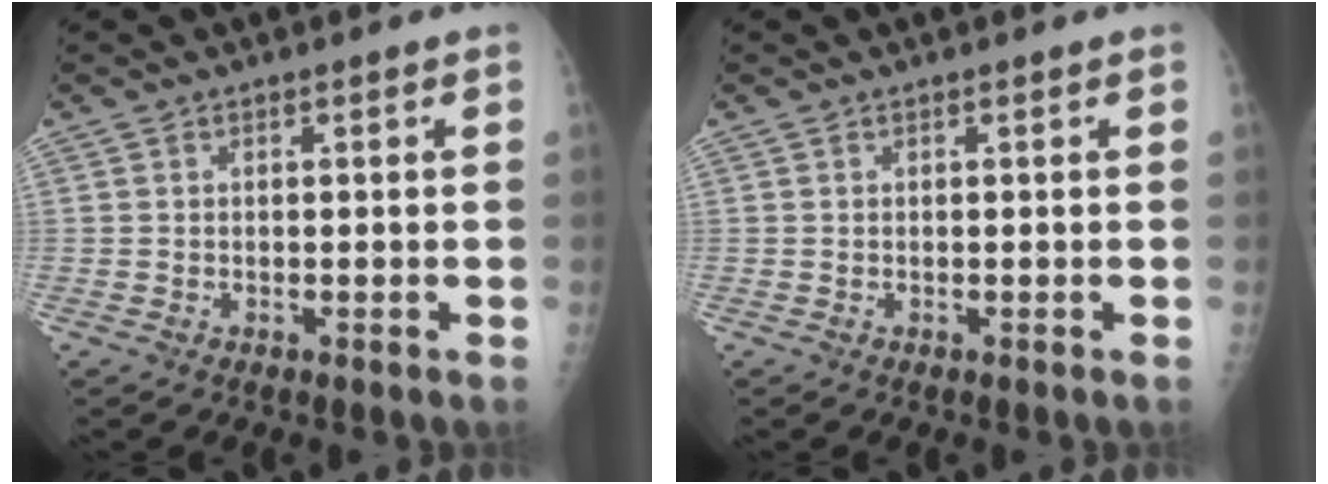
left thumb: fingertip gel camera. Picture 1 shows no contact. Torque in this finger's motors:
{"motor_torque": [-0.04, 0.10, -0.03, -0.08, 0.00]}